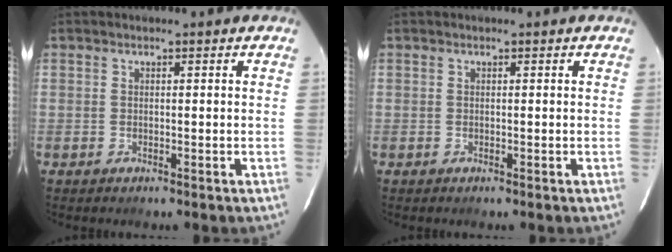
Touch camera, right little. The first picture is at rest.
{"total": 0.0}